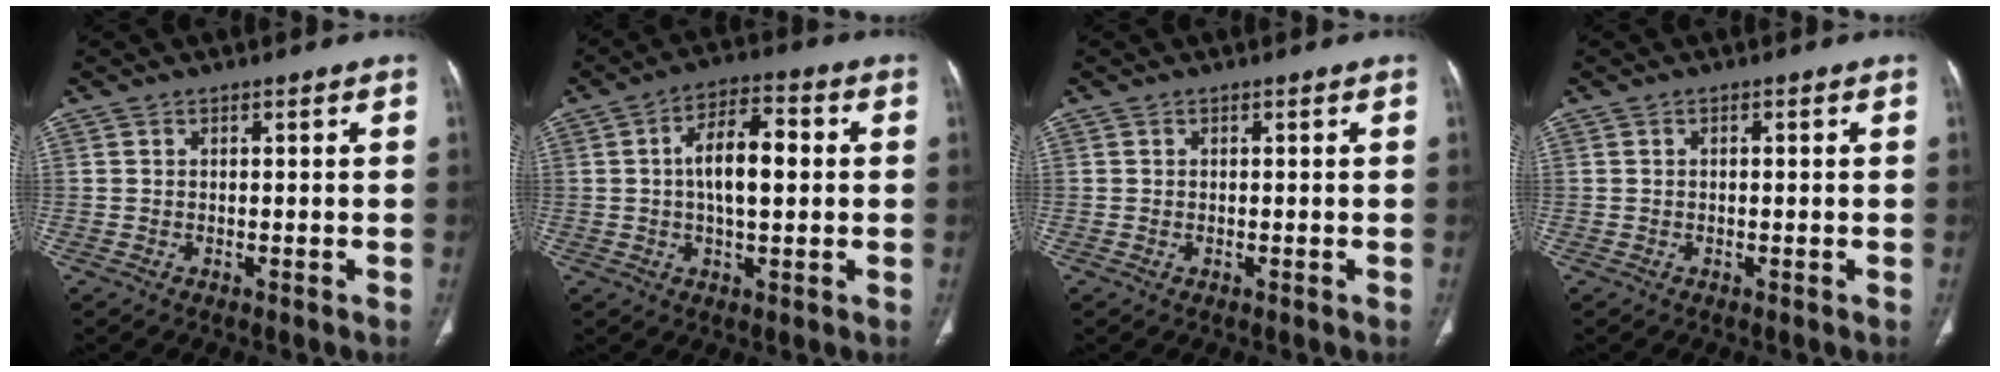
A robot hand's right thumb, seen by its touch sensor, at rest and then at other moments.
{"total": 10.2, "force": [0.8, 4.6, 9.0], "torque": [-0.144, 0.017, 0.009]}
{"total": 0.0}
{"total": 0.6, "force": [0.0, 0.2, 0.6], "torque": [-0.013, 0.004, 0.002]}